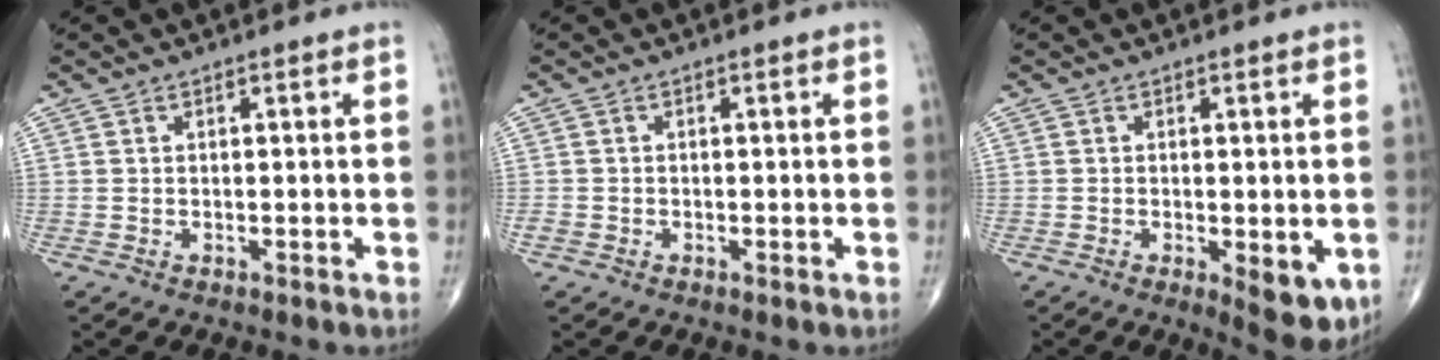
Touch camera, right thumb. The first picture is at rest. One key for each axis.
{"total": 0.9, "fx": -0.4, "fy": 0.7, "fz": 0.5, "tx": -0.012, "ty": -0.002, "tz": -0.010}
{"total": 7.0, "fx": -1.8, "fy": 2.7, "fz": 6.2, "tx": -0.075, "ty": -0.017, "tz": -0.020}